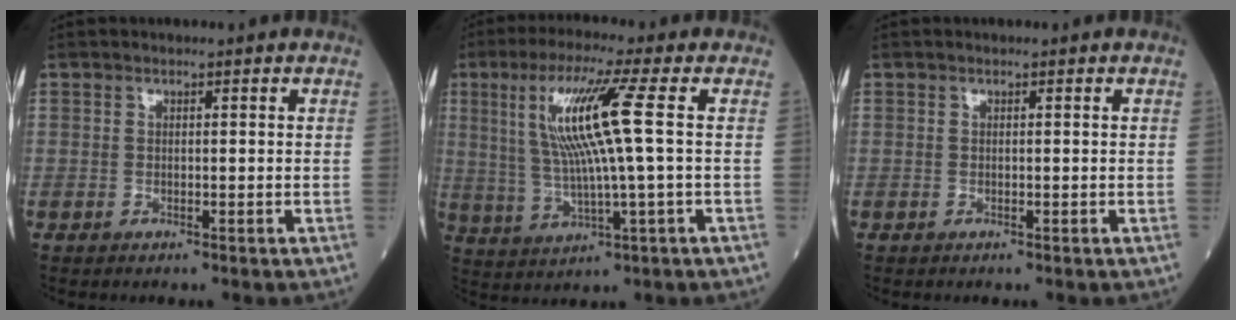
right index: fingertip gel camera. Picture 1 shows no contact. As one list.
[{"total": 11.3, "force": [2.3, -0.7, 11.0], "torque": [-0.221, 0.006, 0.045]}, {"total": 0.0}]